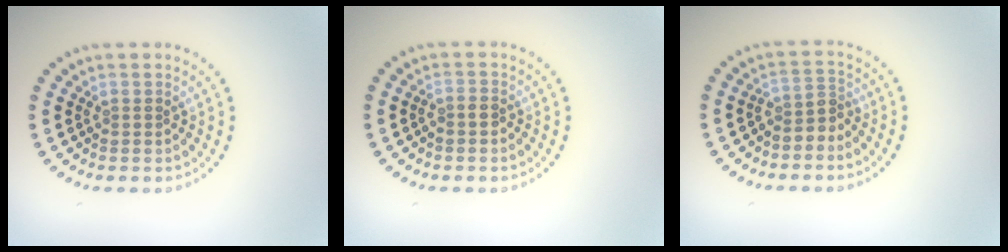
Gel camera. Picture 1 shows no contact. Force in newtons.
{"total": 0.8, "press": 0.6, "slide": 0.5}
{"total": 2.2, "press": 1.5, "slide": 1.6}